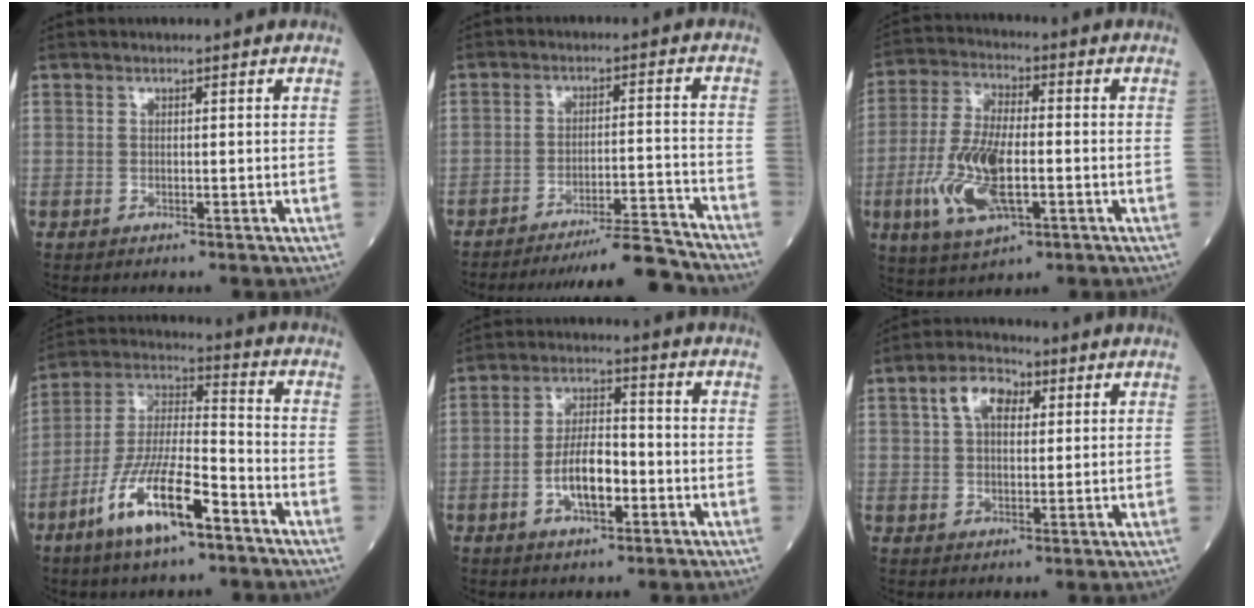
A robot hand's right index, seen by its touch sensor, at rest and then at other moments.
{"total": 11.8, "force": [-11.5, -1.7, 2.5], "torque": [-0.024, -0.001, -0.179]}
{"total": 12.9, "force": [-3.3, 4.6, 11.6], "torque": [-0.248, -0.006, -0.059]}
{"total": 13.9, "force": [-7.4, 2.9, 11.4], "torque": [-0.228, -0.008, -0.138]}
{"total": 8.0, "force": [-2.4, 3.1, 6.9], "torque": [-0.133, 0.011, -0.044]}
{"total": 6.4, "force": [2.5, 3.8, 4.6], "torque": [-0.084, 0.021, 0.043]}